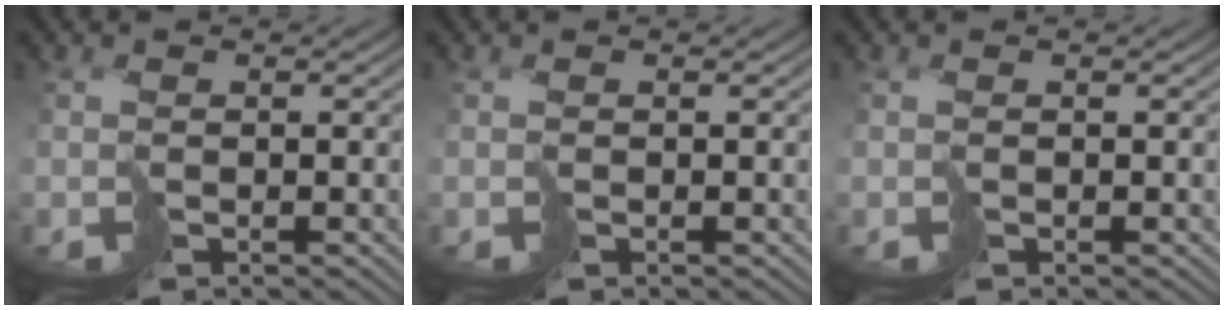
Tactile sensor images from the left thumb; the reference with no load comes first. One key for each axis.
{"total": 0.0}
{"total": 0.0}